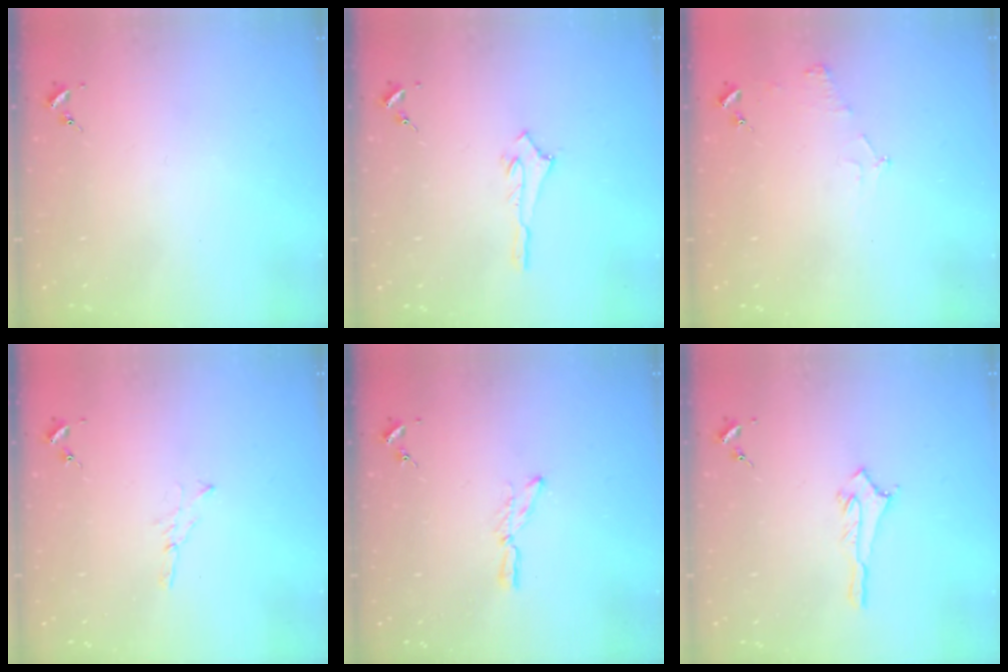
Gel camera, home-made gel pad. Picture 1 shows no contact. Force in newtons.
{"total": 2.7, "press": 2.7, "slide": 0.1}
{"total": 5.9, "press": 5.9, "slide": 0.7}
{"total": 2.6, "press": 2.6, "slide": 0.3}
{"total": 6.8, "press": 6.8, "slide": 0.2}
{"total": 3.5, "press": 3.4, "slide": 0.4}